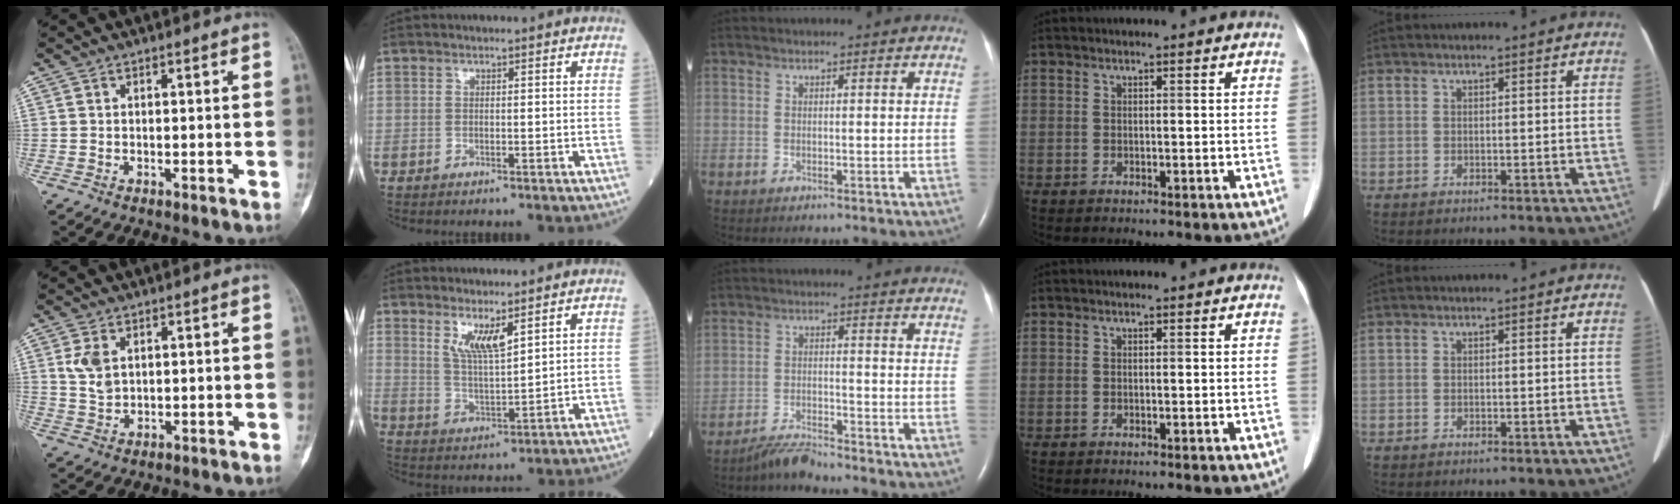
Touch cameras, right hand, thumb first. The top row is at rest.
{"thumb": {"total": 4.7, "force": [1.6, 2.9, 3.2], "torque": [-0.061, -0.005, 0.040]}, "index": {"total": 5.4, "force": [3.3, 0.8, 4.1], "torque": [-0.088, -0.014, 0.069]}, "middle": {"total": 3.9, "force": [-3.8, -0.3, 0.7], "torque": [-0.020, -0.021, -0.070]}}